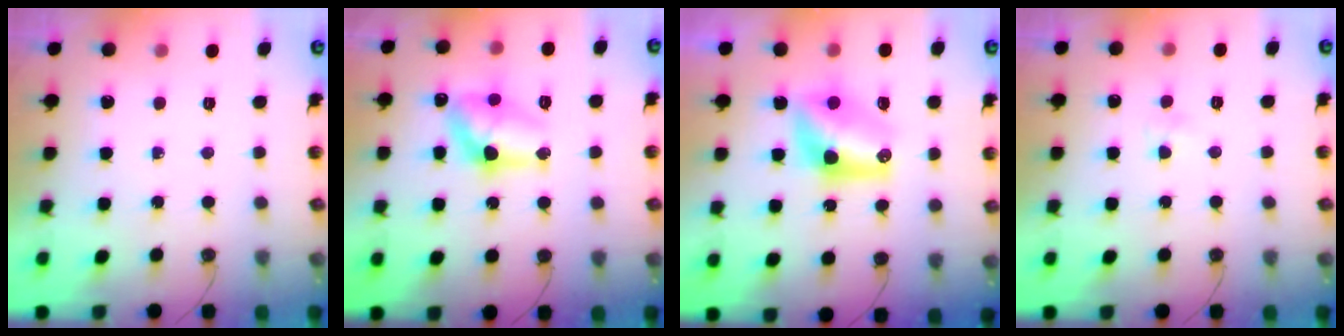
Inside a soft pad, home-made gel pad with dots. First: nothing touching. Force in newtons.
{"total": 13.3, "press": 13.2, "slide": 1.0}
{"total": 9.9, "press": 9.4, "slide": 3.2}
{"total": 2.9, "press": 2.8, "slide": 0.5}